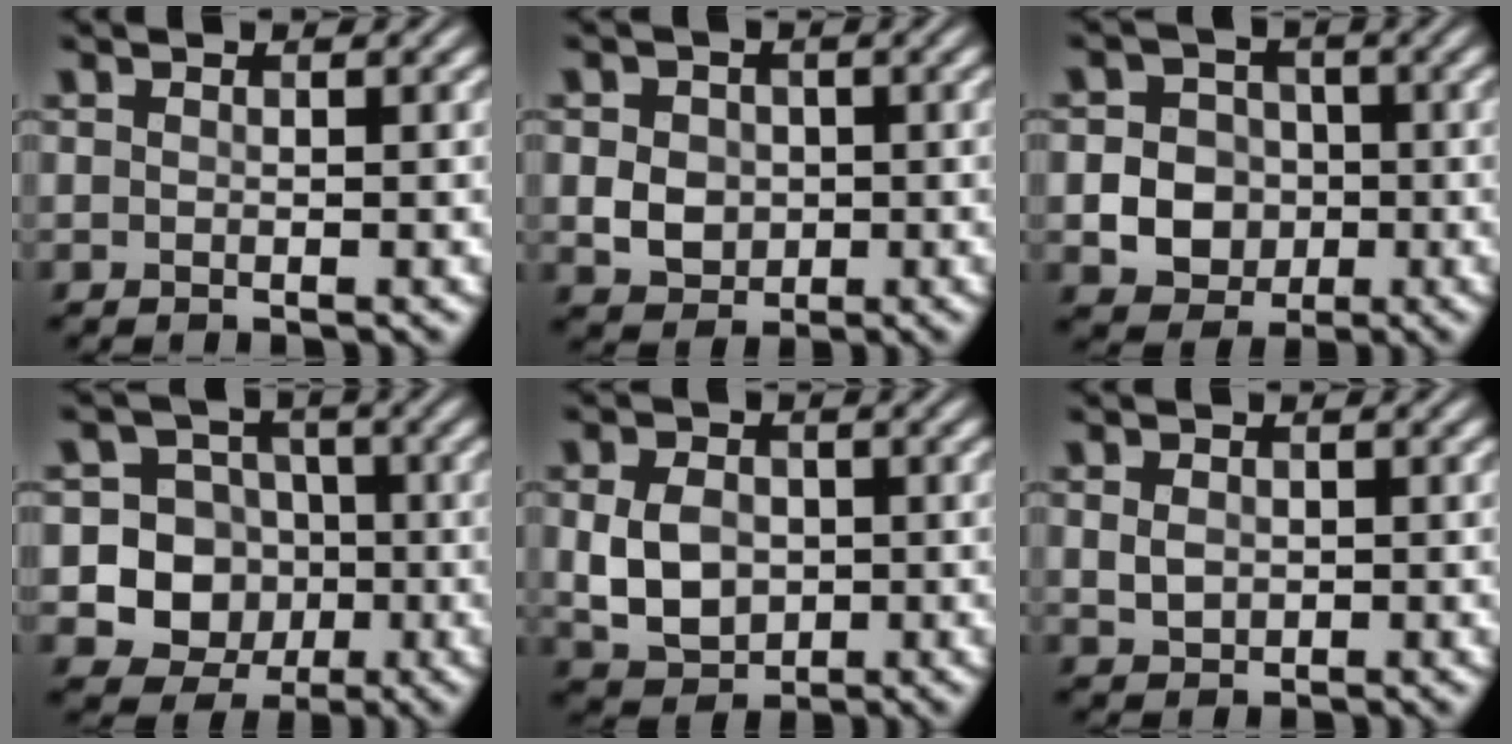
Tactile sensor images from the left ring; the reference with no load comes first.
{"total": 3.3, "force": [-0.2, 2.8, 1.7], "torque": [-0.035, -0.003, -0.004]}
{"total": 5.4, "force": [-1.1, 4.8, 2.2], "torque": [-0.021, 0.003, -0.040]}
{"total": 11.5, "force": [-2.3, 10.9, 2.7], "torque": [-0.067, 0.003, -0.049]}
{"total": 5.0, "force": [-0.2, 3.8, 3.2], "torque": [-0.072, -0.005, -0.001]}
{"total": 1.7, "force": [0.1, 1.4, 1.0], "torque": [-0.023, -0.001, 0.004]}